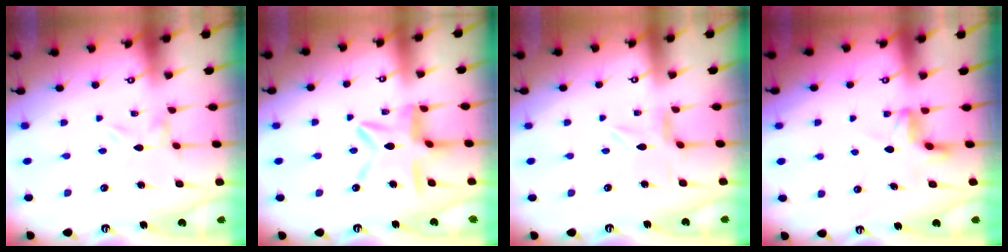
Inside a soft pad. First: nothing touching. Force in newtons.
{"total": 10.6, "press": 10.6, "slide": 0.9}
{"total": 2.4, "press": 2.4, "slide": 0.3}
{"total": 5.1, "press": 4.7, "slide": 2.1}